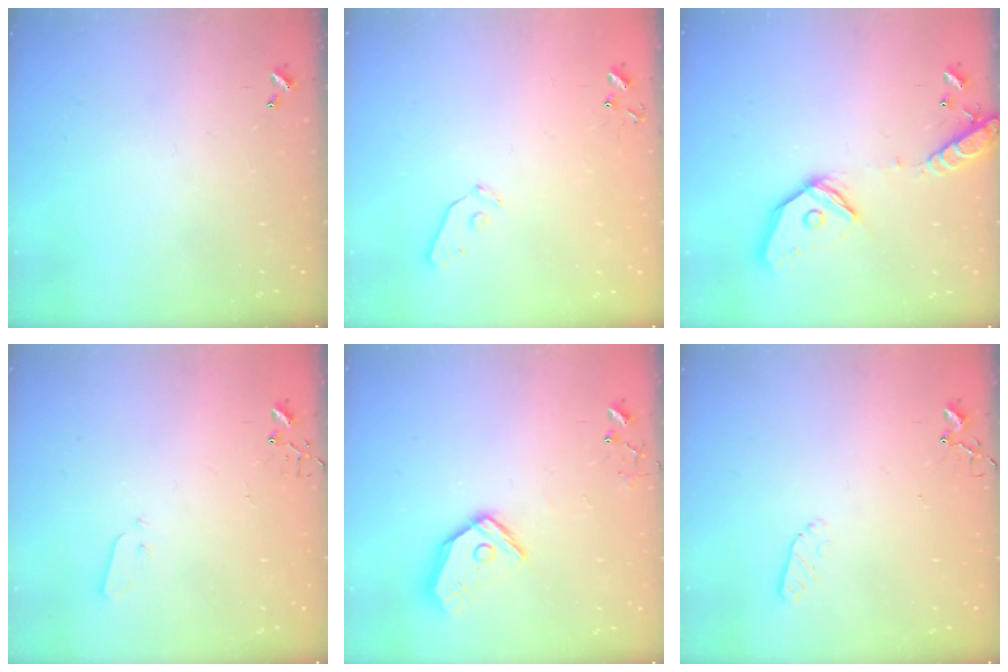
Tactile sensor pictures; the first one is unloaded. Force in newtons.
{"total": 6.2, "press": 6.1, "slide": 0.7}
{"total": 16.6, "press": 16.4, "slide": 3.0}
{"total": 2.9, "press": 2.8, "slide": 0.7}
{"total": 13.9, "press": 13.7, "slide": 2.3}
{"total": 3.9, "press": 3.9, "slide": 0.4}